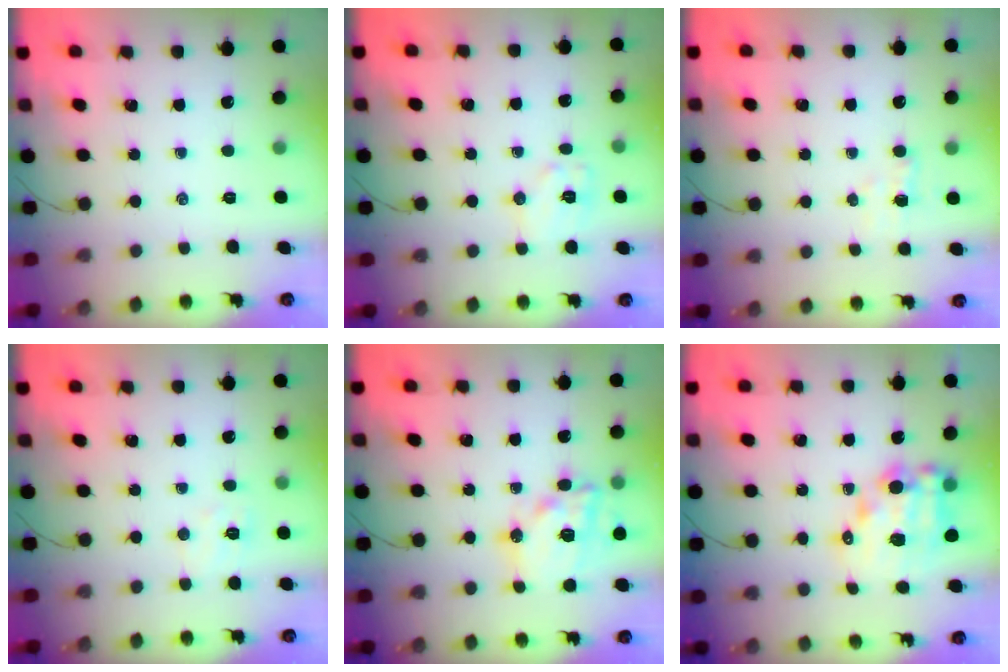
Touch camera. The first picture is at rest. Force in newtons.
{"total": 7.3, "press": 7.2, "slide": 0.4}
{"total": 2.7, "press": 2.6, "slide": 0.7}
{"total": 4.5, "press": 4.4, "slide": 1.2}
{"total": 17.0, "press": 16.7, "slide": 3.5}
{"total": 13.2, "press": 12.8, "slide": 3.2}